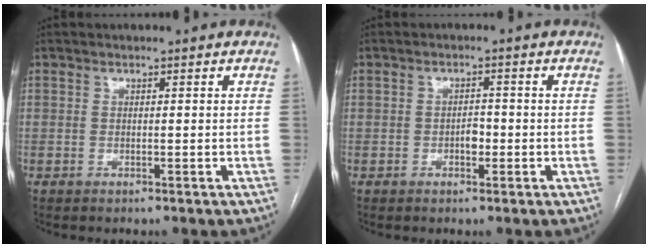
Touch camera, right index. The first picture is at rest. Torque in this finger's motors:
{"motor_torque": [0.18, 0.06, 0.02, 0.01]}